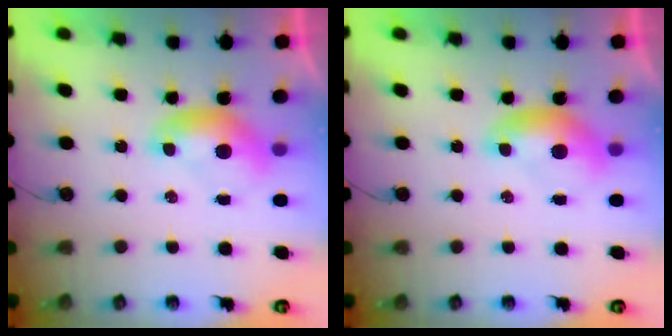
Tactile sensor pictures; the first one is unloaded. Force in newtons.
{"total": 0.0}